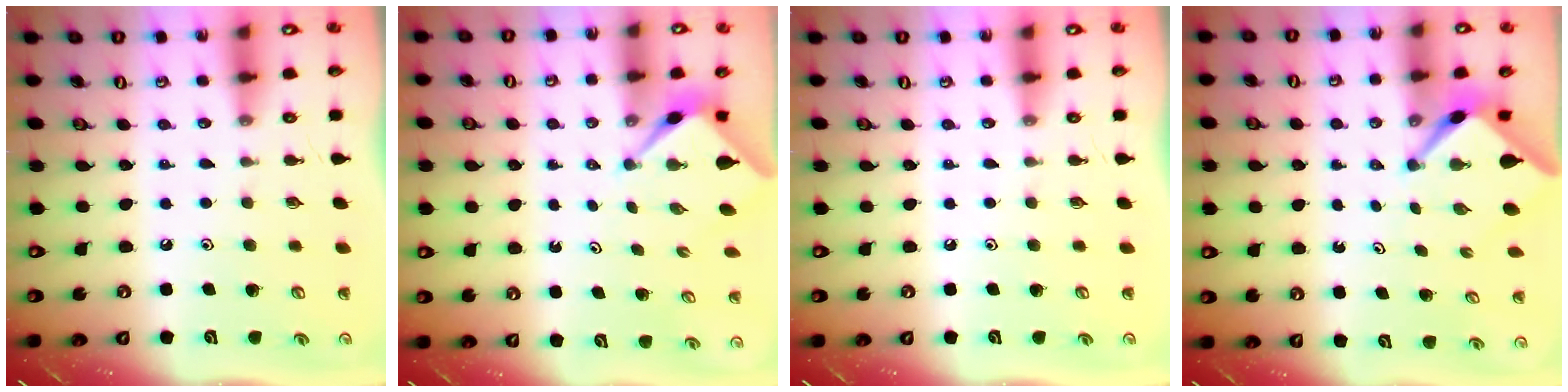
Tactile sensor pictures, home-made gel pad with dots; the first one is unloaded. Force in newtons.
{"total": 2.6, "press": 2.6, "slide": 0.3}
{"total": 0.0}
{"total": 3.3, "press": 3.3, "slide": 0.2}